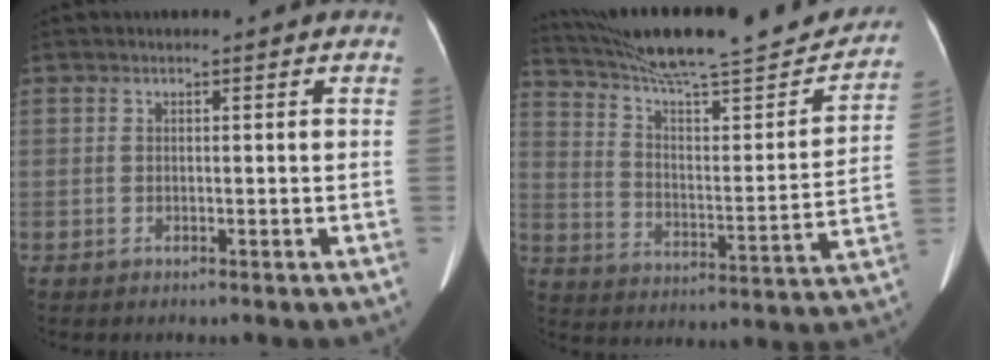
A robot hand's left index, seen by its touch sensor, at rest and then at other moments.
{"total": 27.1, "force": [24.2, 3.2, 11.8], "torque": [-0.189, -0.030, 0.338]}